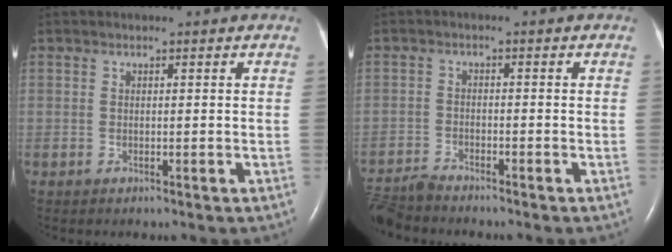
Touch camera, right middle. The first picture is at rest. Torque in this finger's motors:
{"motor_torque": [-0.04, -0.03, -0.02, 0.00]}